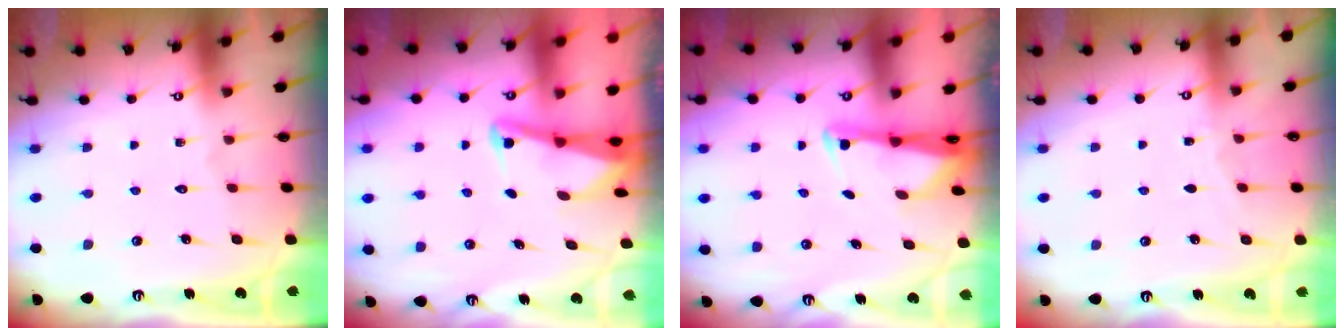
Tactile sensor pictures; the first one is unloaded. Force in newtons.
{"total": 2.7, "press": 2.6, "slide": 0.7}
{"total": 2.5, "press": 2.4, "slide": 0.5}
{"total": 2.9, "press": 2.8, "slide": 0.3}